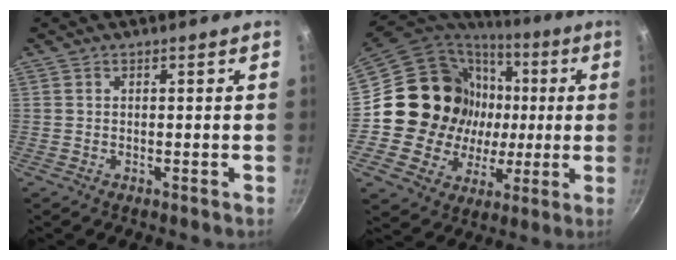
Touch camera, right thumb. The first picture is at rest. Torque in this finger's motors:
{"motor_torque": [1.85, 3.16, 1.24, -0.48, 0.12]}